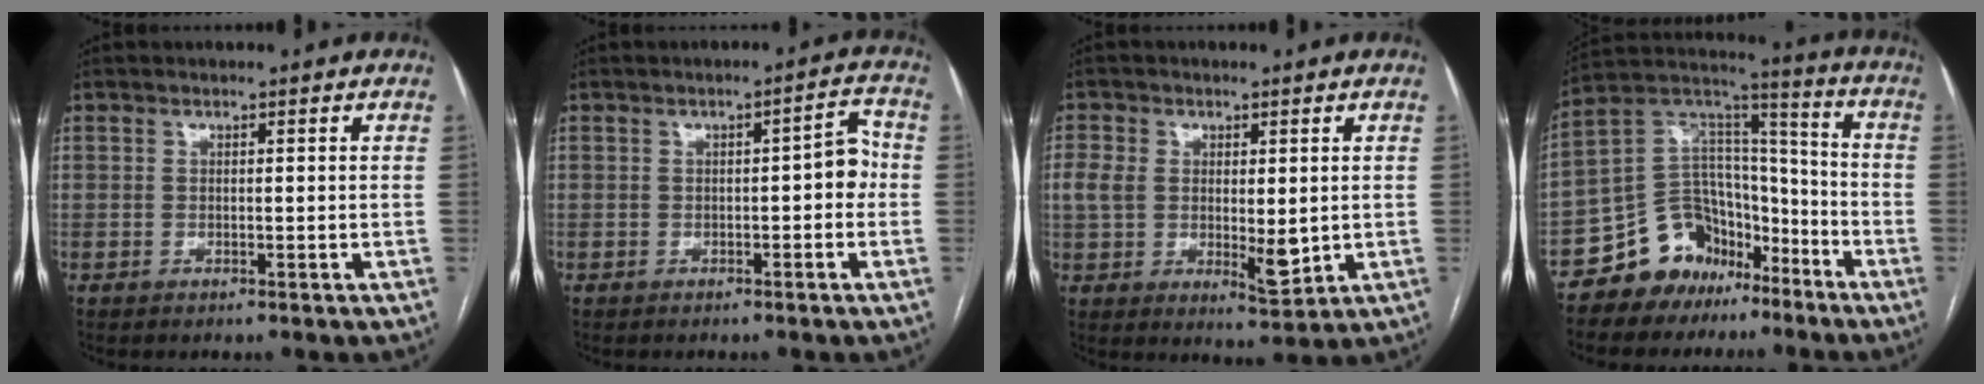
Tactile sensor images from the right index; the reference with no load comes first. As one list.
[{"total": 4.0, "force": [-0.4, 1.3, 3.8], "torque": [-0.046, 0.023, -0.007]}, {"total": 8.1, "force": [-0.2, 3.7, 7.2], "torque": [-0.136, -0.005, 0.005]}, {"total": 13.6, "force": [-9.4, 9.2, 3.5], "torque": [-0.064, 0.092, -0.161]}]